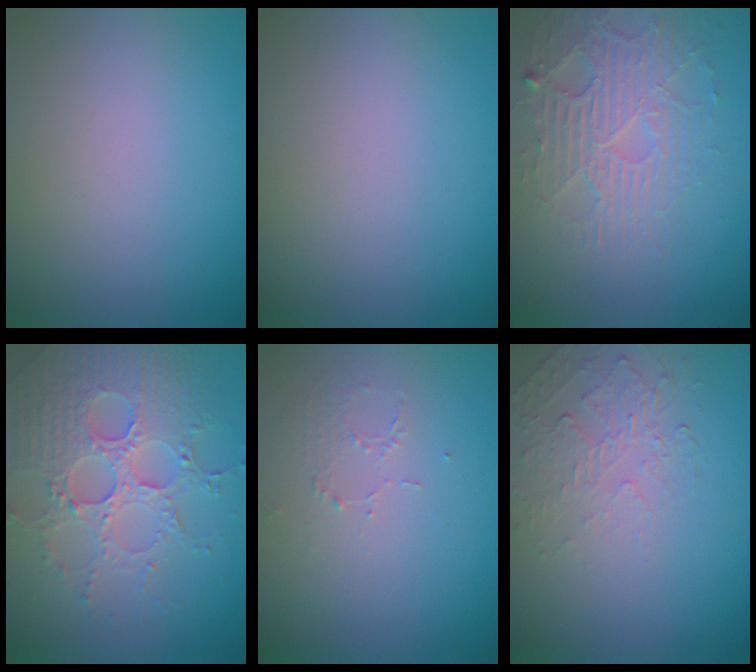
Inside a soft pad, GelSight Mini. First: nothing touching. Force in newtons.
{"total": 0.0}
{"total": 4.0, "press": 3.6, "slide": 1.7}
{"total": 6.0, "press": 5.0, "slide": 3.4}
{"total": 1.0, "press": 0.5, "slide": 0.9}
{"total": 2.1, "press": 0.9, "slide": 1.9}